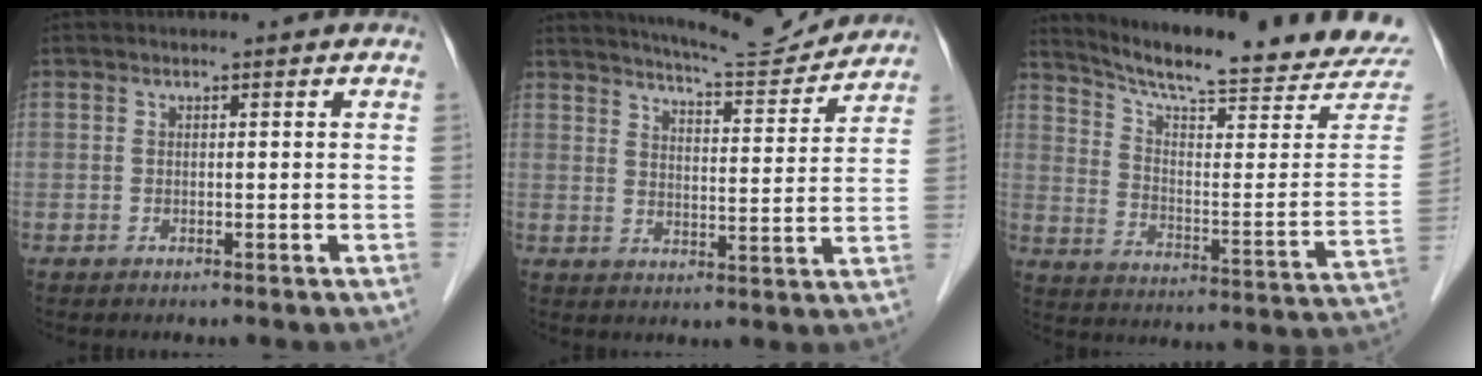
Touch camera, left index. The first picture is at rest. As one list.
[{"total": 11.5, "force": [11.2, 0.4, 2.6], "torque": [-0.043, -0.003, 0.154]}, {"total": 23.5, "force": [22.0, 1.1, 8.4], "torque": [-0.134, -0.093, 0.284]}]